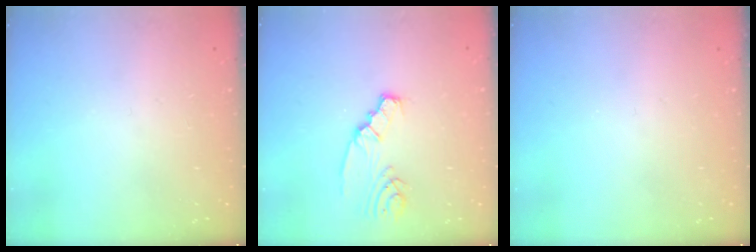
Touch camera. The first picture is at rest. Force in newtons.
{"total": 3.6, "press": 3.6, "slide": 0.5}
{"total": 0.0}